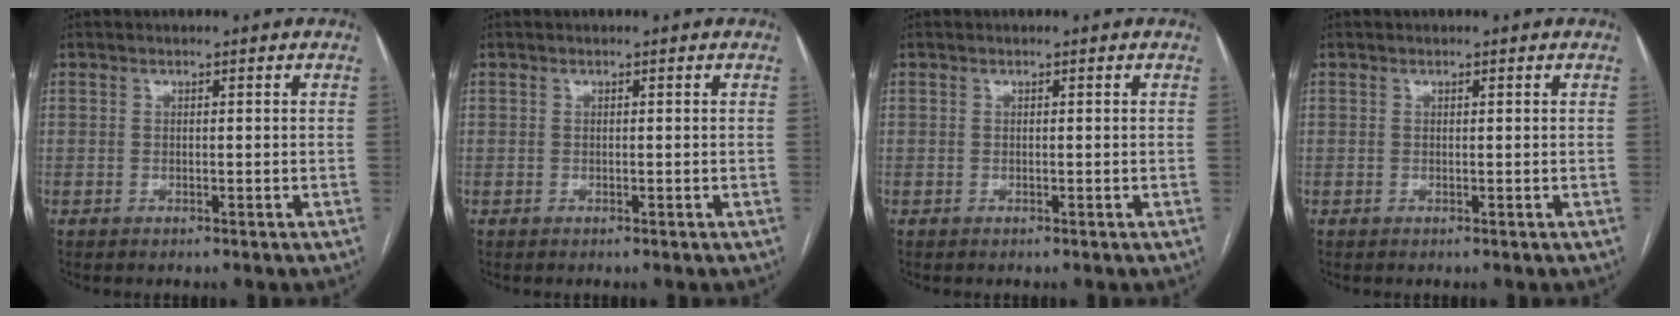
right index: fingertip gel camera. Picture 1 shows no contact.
{"total": 0.0}
{"total": 0.0}
{"total": 0.0}